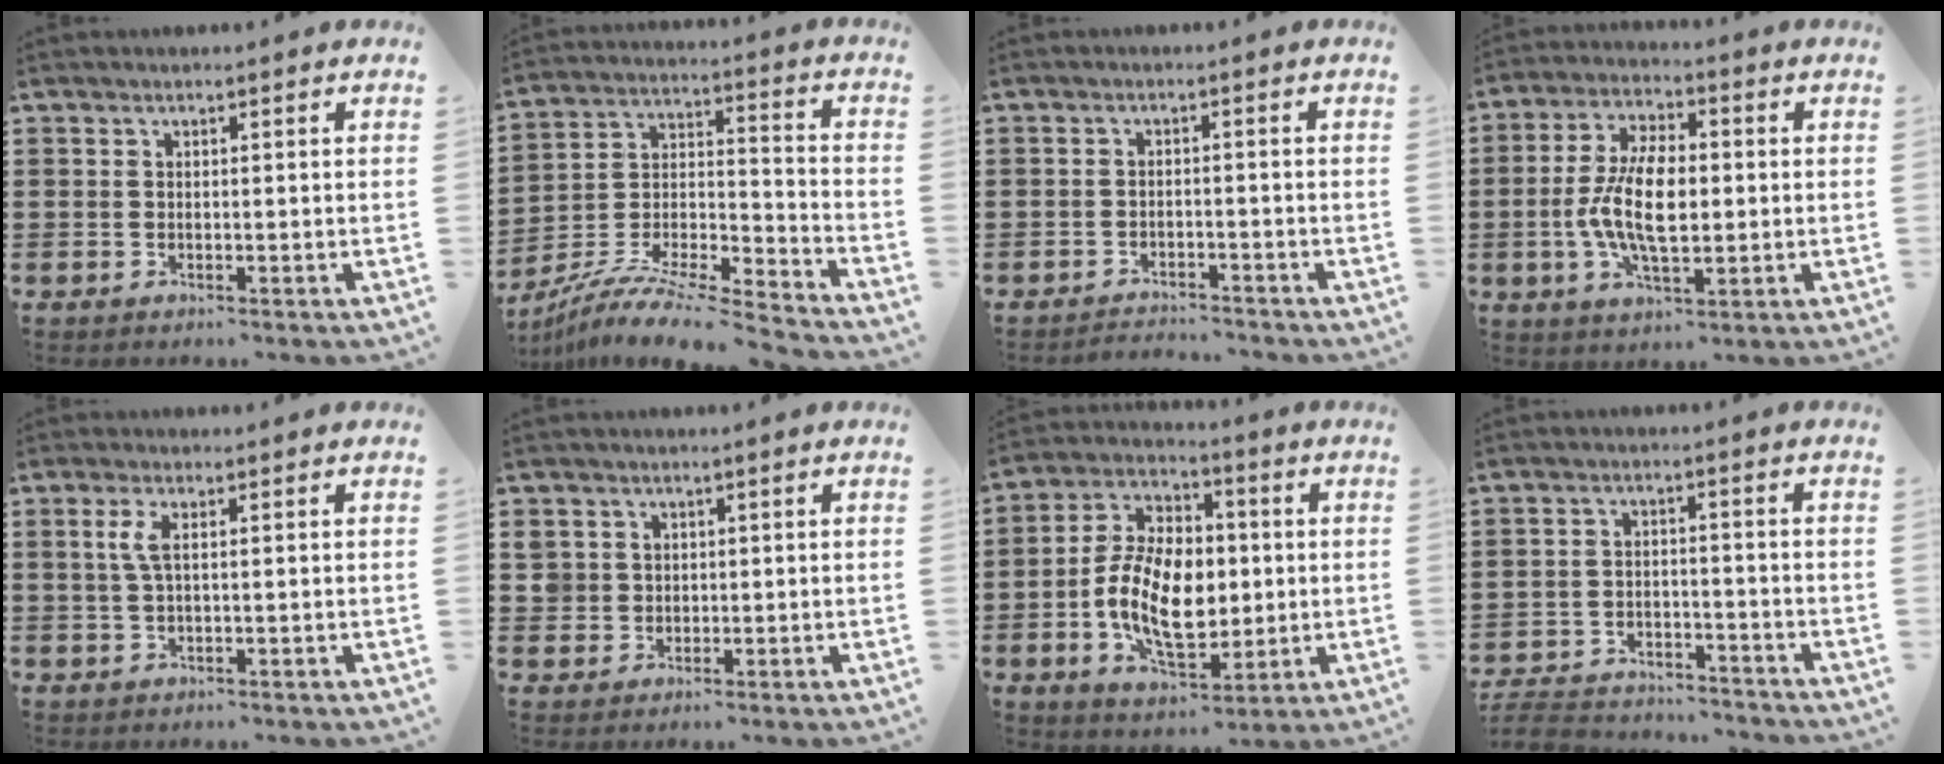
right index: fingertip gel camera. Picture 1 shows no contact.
{"total": 9.1, "force": [-8.4, 0.8, 3.5], "torque": [-0.067, 0.003, -0.171]}
{"total": 2.2, "force": [-2.2, 0.1, 0.0], "torque": [-0.007, -0.001, -0.048]}
{"total": 9.8, "force": [-0.9, 4.5, 8.7], "torque": [-0.188, 0.001, -0.021]}
{"total": 3.0, "force": [0.6, 0.9, 2.8], "torque": [-0.064, 0.002, 0.007]}
{"total": 2.9, "force": [0.7, 2.8, 0.3], "torque": [-0.020, 0.013, 0.012]}
{"total": 12.6, "force": [-1.1, 7.5, 10.0], "torque": [-0.221, 0.001, -0.024]}
{"total": 5.1, "force": [-5.0, 0.7, 0.7], "torque": [-0.024, 0.002, -0.105]}